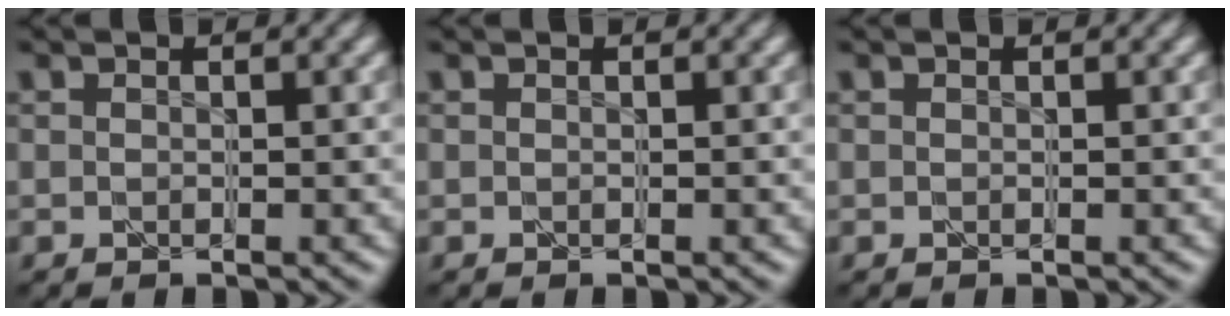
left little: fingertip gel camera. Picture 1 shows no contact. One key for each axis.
{"total": 0.0}
{"total": 0.0}